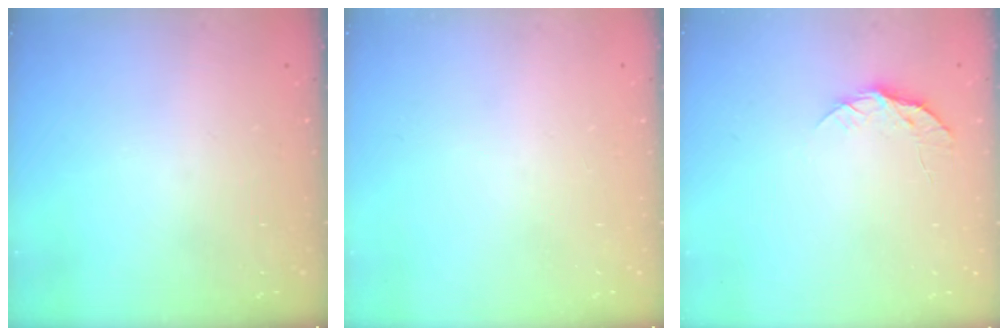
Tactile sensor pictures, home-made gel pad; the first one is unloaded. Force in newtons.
{"total": 0.0}
{"total": 8.1, "press": 8.1, "slide": 0.7}